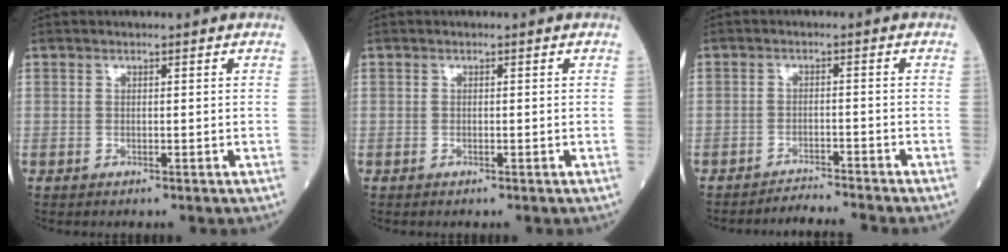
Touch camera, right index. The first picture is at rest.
{"total": 0.0}
{"total": 3.8, "force": [-3.5, -1.5, -0.3], "torque": [0.007, -0.013, -0.057]}